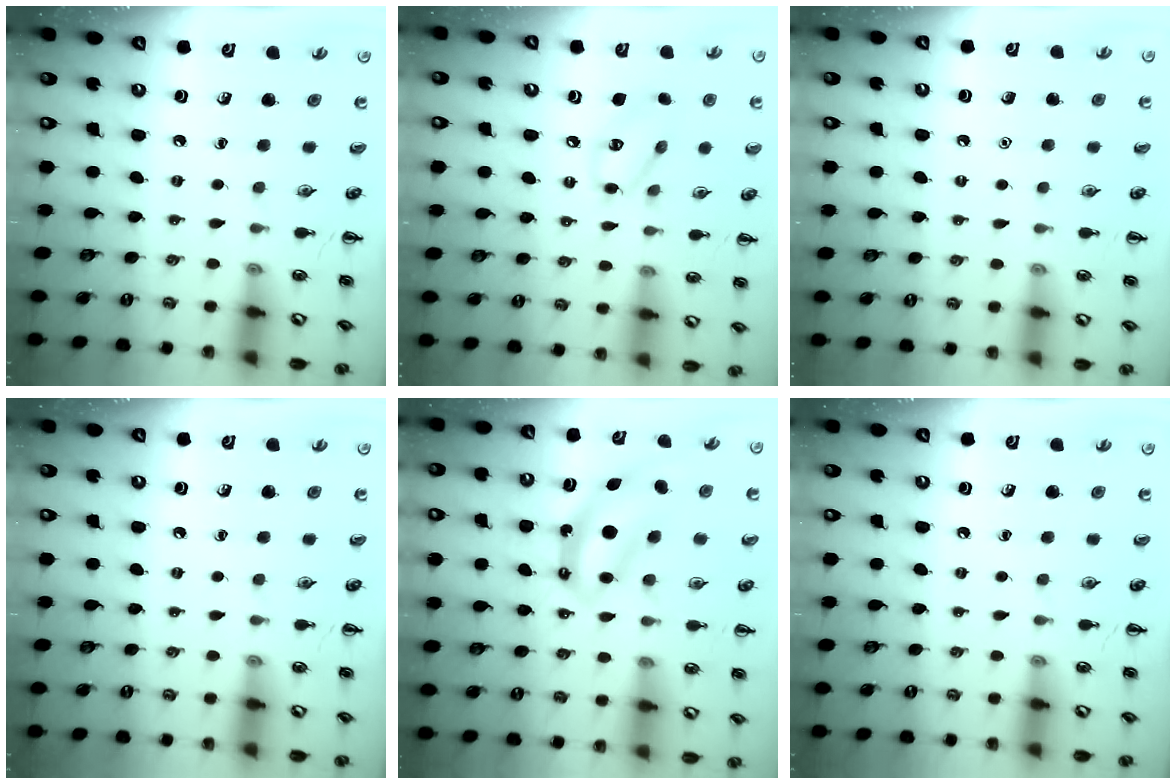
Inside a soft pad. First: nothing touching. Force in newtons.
{"total": 9.5, "press": 9.4, "slide": 1.3}
{"total": 1.6, "press": 1.5, "slide": 0.1}
{"total": 0.0}
{"total": 7.2, "press": 7.1, "slide": 0.8}
{"total": 0.0}